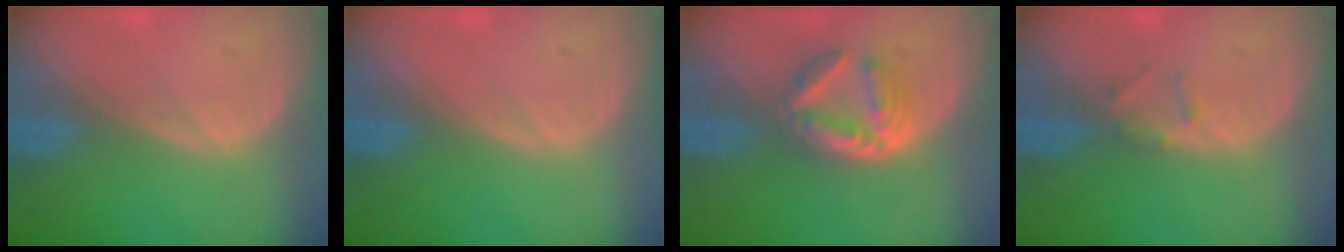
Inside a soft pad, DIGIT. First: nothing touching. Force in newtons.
{"total": 0.0}
{"total": 6.2, "press": 5.4, "slide": 3.0}
{"total": 1.3, "press": 1.3, "slide": 0.4}